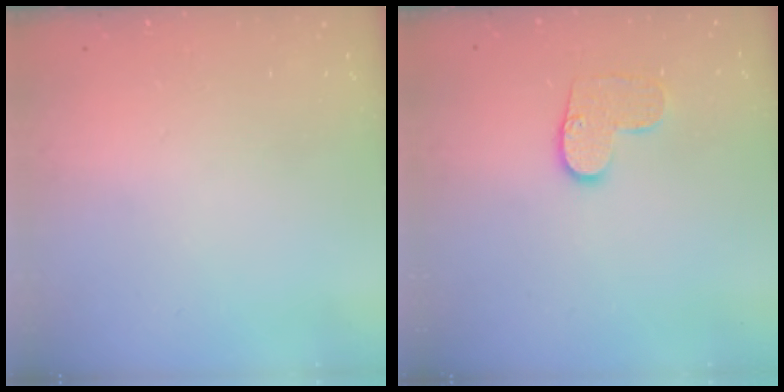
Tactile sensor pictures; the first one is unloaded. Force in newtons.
{"total": 8.4, "press": 8.4, "slide": 0.3}